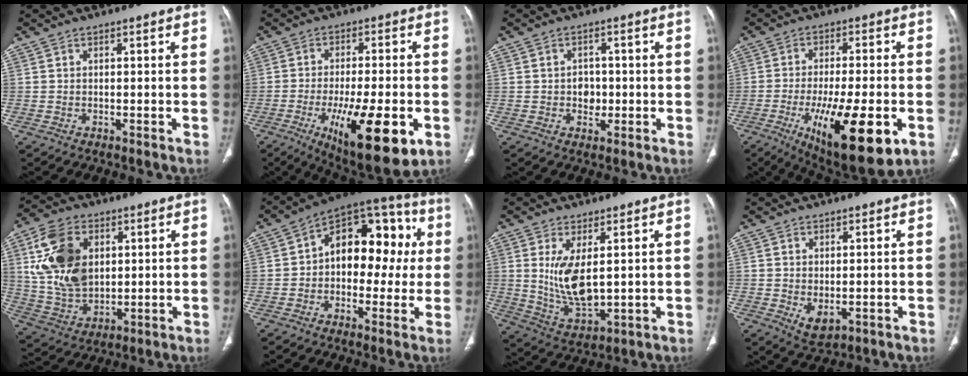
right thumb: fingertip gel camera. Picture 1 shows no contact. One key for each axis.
{"total": 18.8, "fx": -6.6, "fy": 5.9, "fz": 16.6, "tx": -0.244, "ty": -0.006, "tz": -0.088}
{"total": 3.5, "fx": -0.3, "fy": 2.9, "fz": 2.0, "tx": -0.011, "ty": 0.006, "tz": -0.005}
{"total": 20.0, "fx": -6.9, "fy": 6.5, "fz": 17.7, "tx": -0.270, "ty": -0.010, "tz": -0.092}
{"total": 16.1, "fx": 4.2, "fy": 10.8, "fz": 11.1, "tx": -0.194, "ty": -0.010, "tz": 0.089}
{"total": 17.7, "fx": 1.8, "fy": 11.3, "fz": 13.6, "tx": -0.135, "ty": 0.048, "tz": 0.014}
{"total": 9.6, "fx": 1.9, "fy": 4.1, "fz": 8.4, "tx": -0.159, "ty": -0.029, "tz": 0.054}
{"total": 4.0, "fx": -0.5, "fy": 2.3, "fz": 3.2, "tx": -0.049, "ty": -0.008, "tz": 0.008}